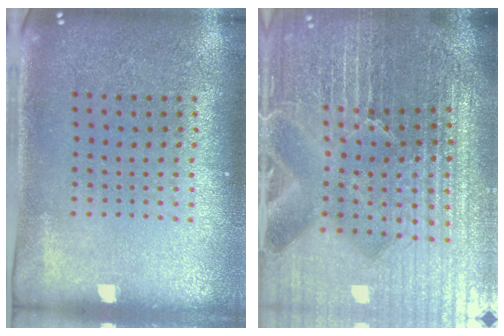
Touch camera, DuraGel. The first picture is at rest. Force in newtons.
{"total": 6.7, "press": 5.9, "slide": 3.3}